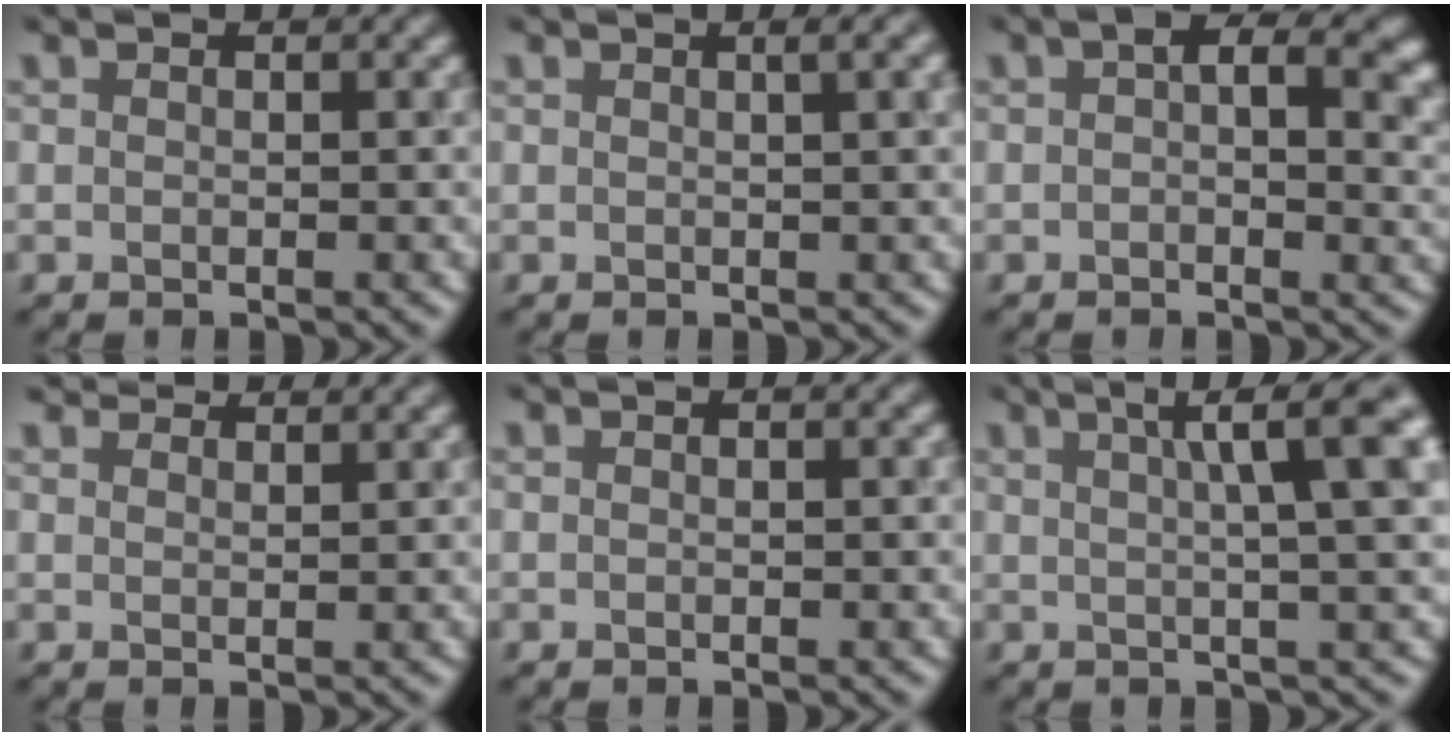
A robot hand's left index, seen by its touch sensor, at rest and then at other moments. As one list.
[{"total": 3.3, "force": [0.9, 1.2, 3.0], "torque": [-0.021, 0.014, 0.003]}, {"total": 6.4, "force": [1.3, 3.2, 5.4], "torque": [-0.061, 0.013, 0.013]}, {"total": 5.0, "force": [4.6, 1.0, 1.5], "torque": [-0.024, 0.014, 0.041]}, {"total": 0.0}, {"total": 8.7, "force": [2.8, 1.7, 8.0], "torque": [-0.069, 0.031, 0.032]}]